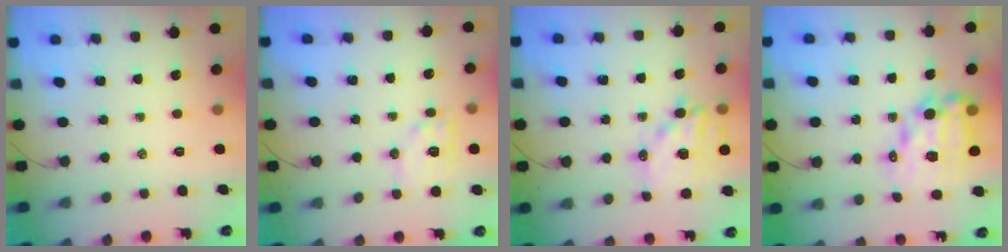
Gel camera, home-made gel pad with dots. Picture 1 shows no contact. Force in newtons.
{"total": 9.0, "press": 9.0, "slide": 0.3}
{"total": 14.2, "press": 13.8, "slide": 3.2}
{"total": 13.1, "press": 12.7, "slide": 3.2}